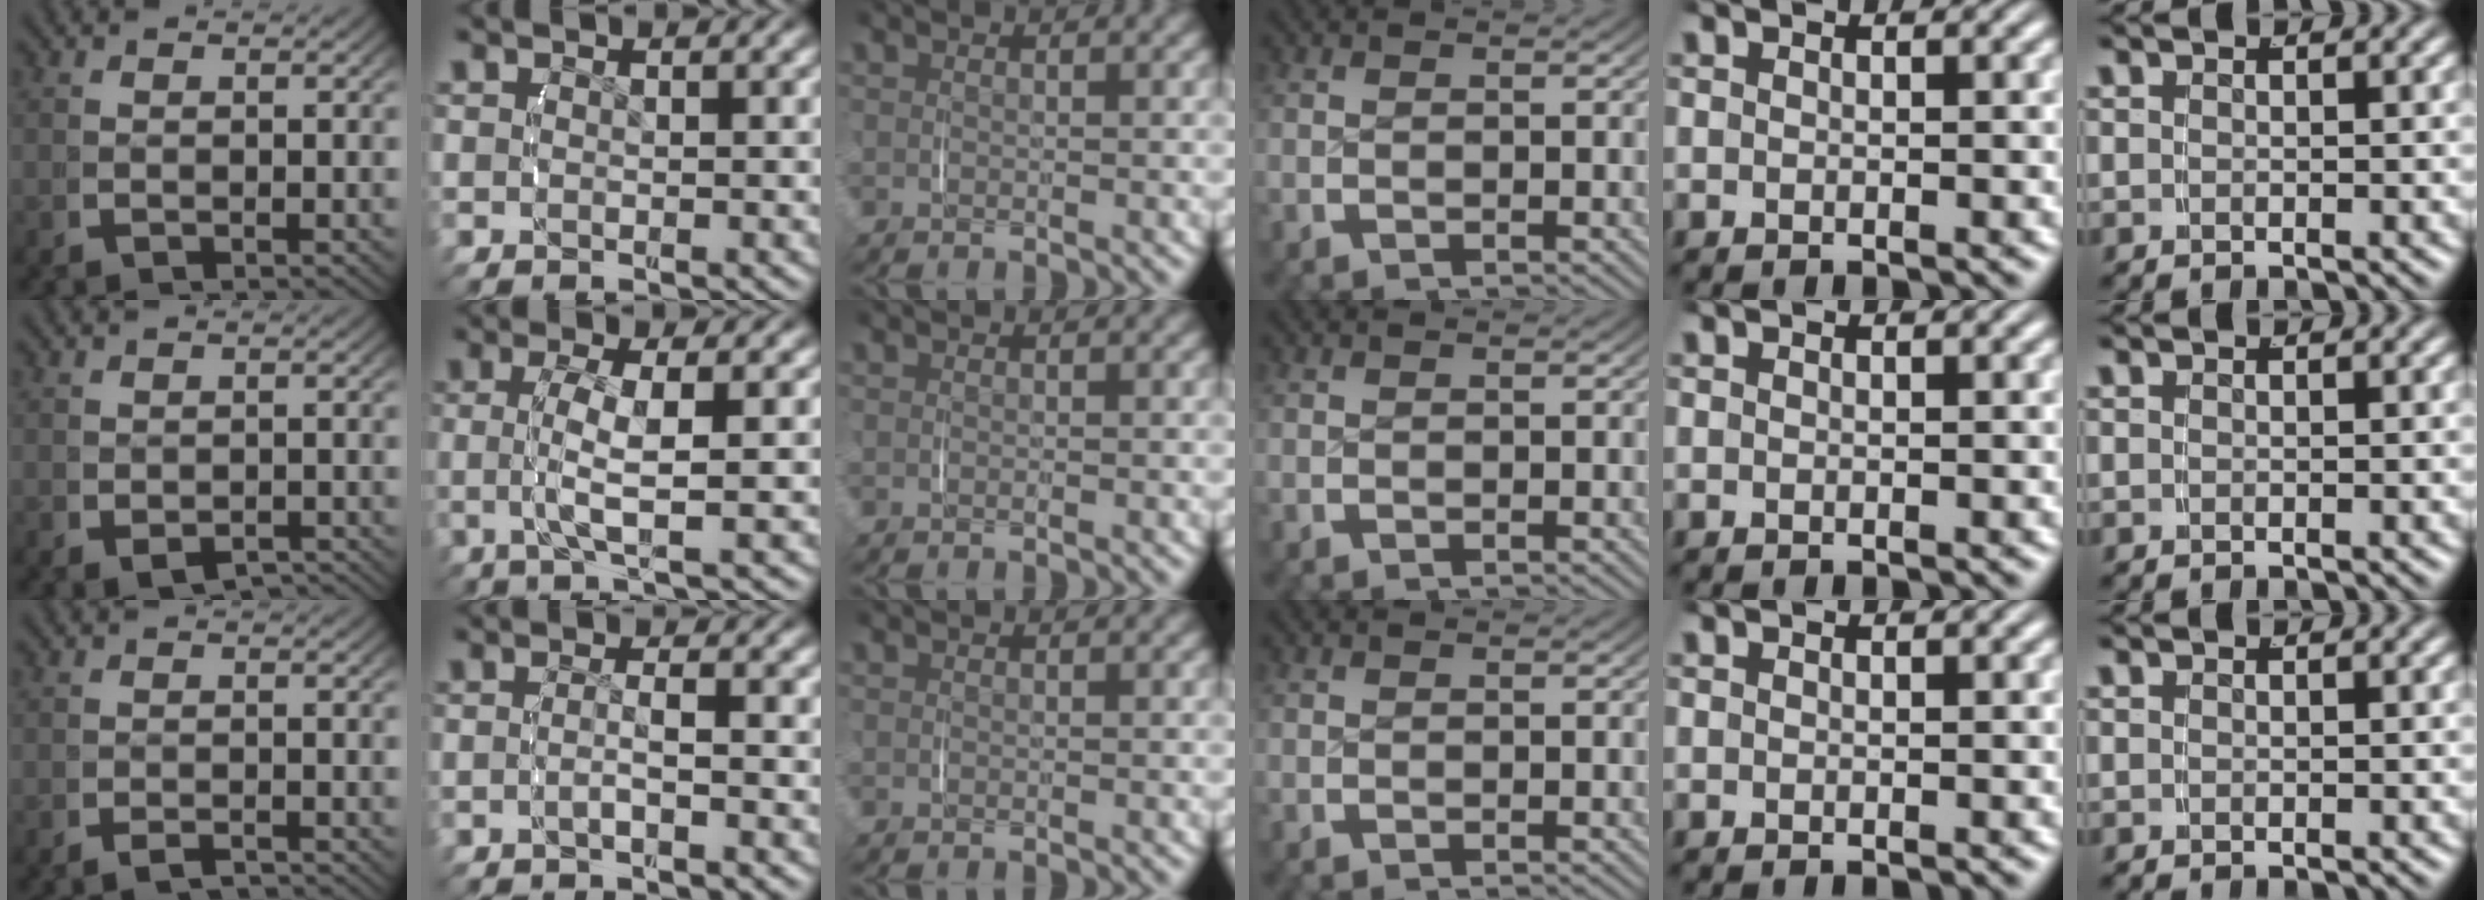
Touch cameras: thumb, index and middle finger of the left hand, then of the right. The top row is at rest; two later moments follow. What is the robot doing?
{"motion": "lift_and_place", "object": "toothpaste"}